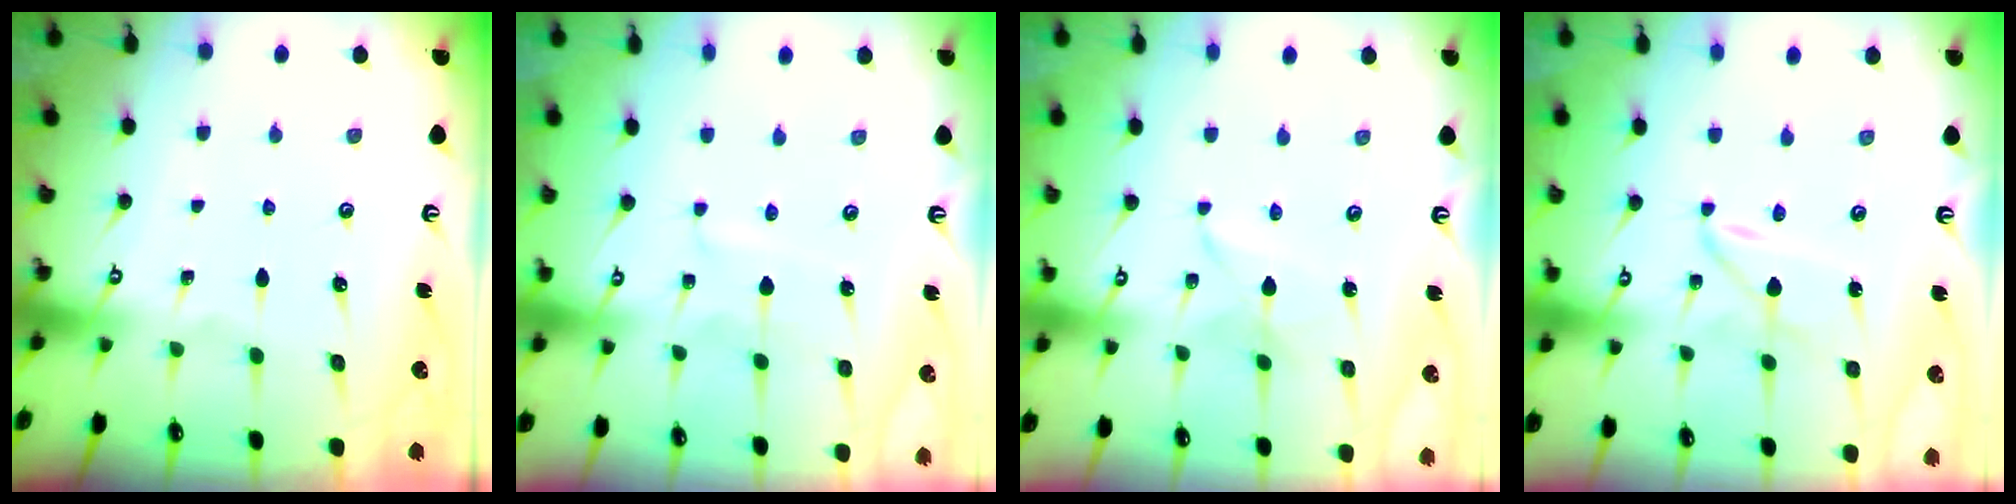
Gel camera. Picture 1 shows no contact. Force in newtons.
{"total": 2.5, "press": 2.5, "slide": 0.3}
{"total": 1.4, "press": 1.4, "slide": 0.2}
{"total": 2.2, "press": 2.1, "slide": 0.3}